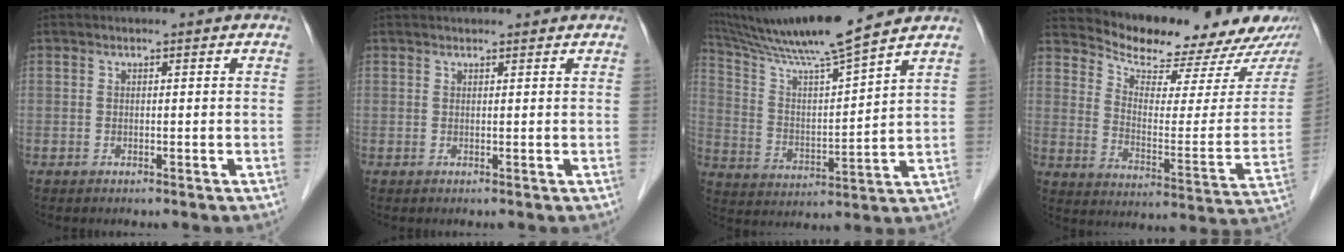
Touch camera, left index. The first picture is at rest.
{"total": 2.7, "force": [2.5, 0.5, 0.8], "torque": [-0.006, 0.031, 0.037]}
{"total": 14.8, "force": [12.8, -1.3, 7.2], "torque": [-0.140, 0.008, 0.228]}
{"total": 18.0, "force": [16.8, 3.8, 5.2], "torque": [-0.067, -0.048, 0.220]}